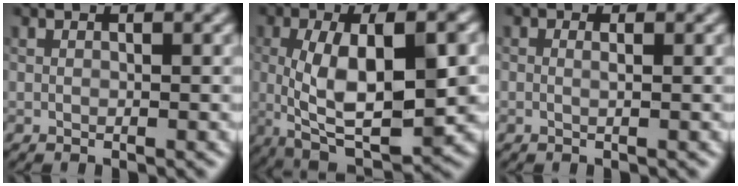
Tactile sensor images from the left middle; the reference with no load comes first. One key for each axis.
{"total": 8.2, "fx": -1.9, "fy": 2.5, "fz": 7.6, "tx": -0.148, "ty": -0.022, "tz": -0.002}
{"total": 1.0, "fx": -0.9, "fy": -0.4, "fz": -0.3, "tx": 0.005, "ty": -0.016, "tz": -0.014}